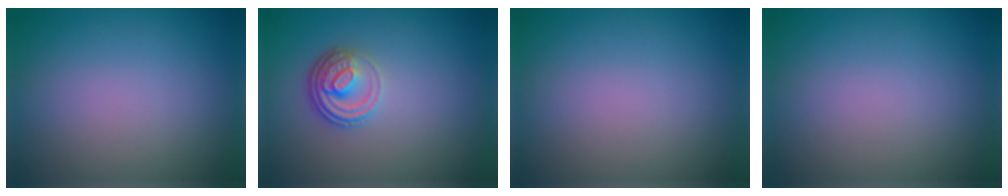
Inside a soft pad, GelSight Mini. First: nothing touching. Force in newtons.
{"total": 3.5, "press": 2.6, "slide": 2.3}
{"total": 0.0}
{"total": 0.0}